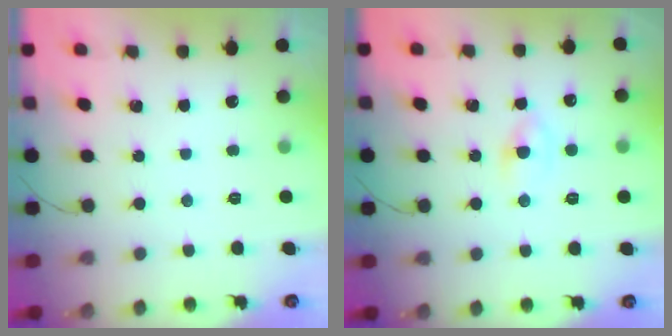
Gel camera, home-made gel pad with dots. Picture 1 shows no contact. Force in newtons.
{"total": 2.2, "press": 1.9, "slide": 1.1}